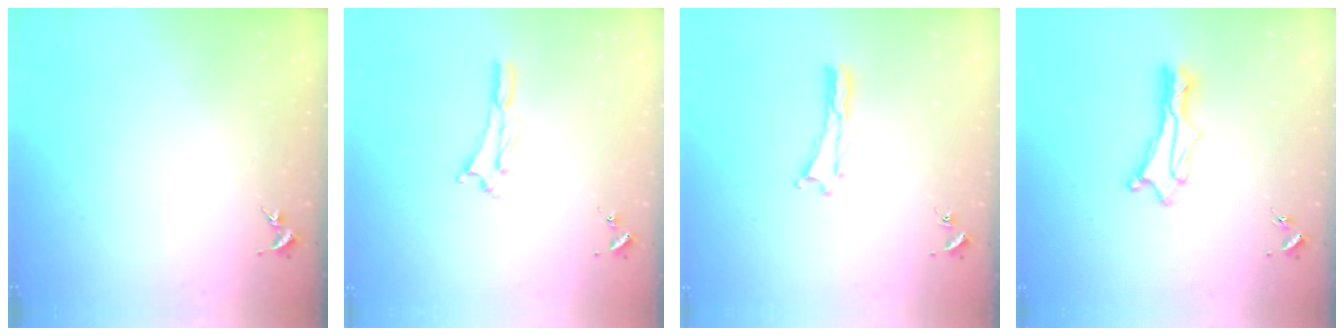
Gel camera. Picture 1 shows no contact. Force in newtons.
{"total": 1.8, "press": 1.8, "slide": 0.1}
{"total": 0.0}
{"total": 2.4, "press": 2.4, "slide": 0.3}